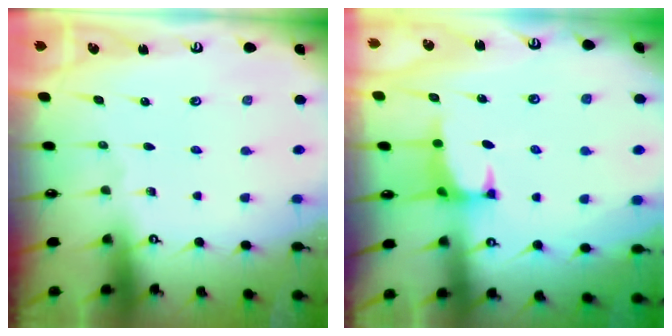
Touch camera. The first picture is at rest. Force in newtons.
{"total": 1.4, "press": 1.3, "slide": 0.5}